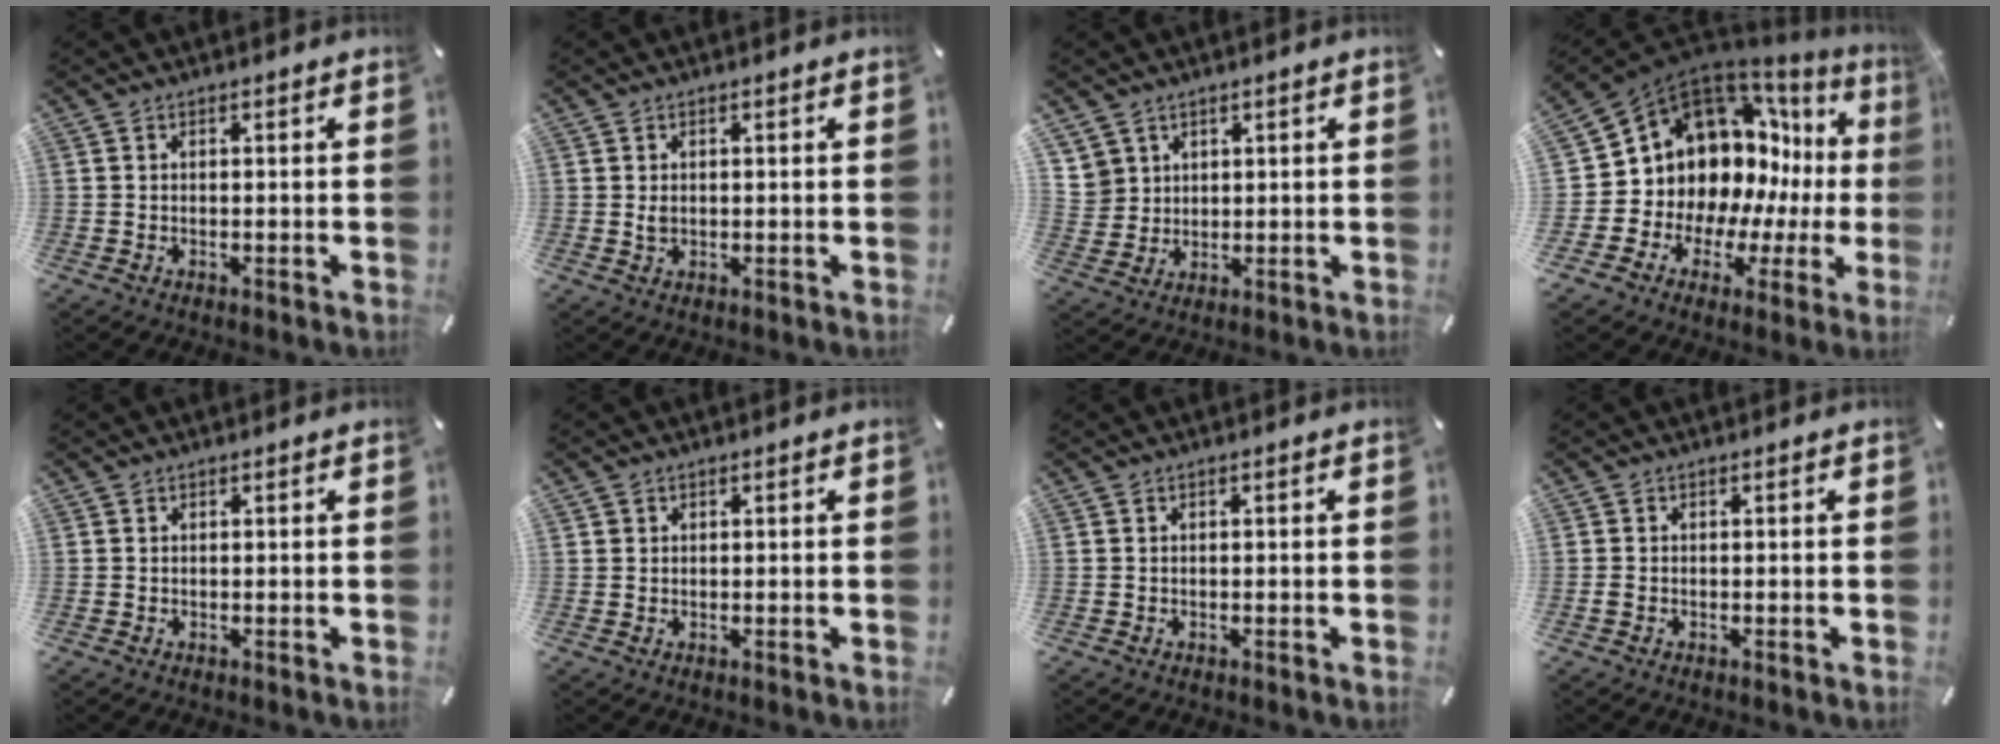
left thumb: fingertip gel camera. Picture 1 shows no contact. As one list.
[{"total": 1.4, "force": [0.2, 1.0, 0.9], "torque": [-0.011, -0.001, 0.002]}, {"total": 4.8, "force": [2.8, 3.9, -0.5], "torque": [-0.003, -0.011, 0.053]}, {"total": 15.4, "force": [5.1, 12.8, 7.0], "torque": [-0.112, -0.082, 0.120]}, {"total": 0.6, "force": [0.2, 0.4, -0.3], "torque": [0.008, 0.005, 0.004]}, {"total": 1.0, "force": [0.5, 0.8, -0.1], "torque": [0.011, -0.001, 0.008]}, {"total": 0.0}, {"total": 0.9, "force": [-0.2, 0.8, 0.1], "torque": [-0.002, 0.005, -0.007]}]